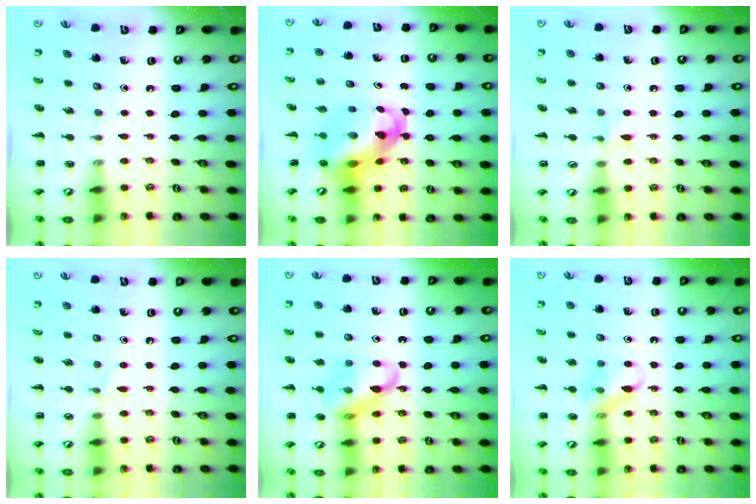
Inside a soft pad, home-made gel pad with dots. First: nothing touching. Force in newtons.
{"total": 9.7, "press": 9.3, "slide": 2.8}
{"total": 4.5, "press": 4.2, "slide": 1.5}
{"total": 3.7, "press": 3.6, "slide": 1.1}
{"total": 16.0, "press": 15.7, "slide": 2.8}
{"total": 11.0, "press": 10.9, "slide": 1.3}